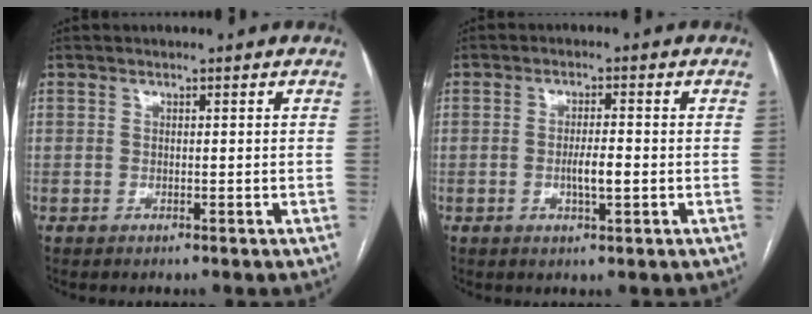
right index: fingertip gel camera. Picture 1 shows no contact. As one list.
[{"total": 3.6, "force": [-0.8, 0.5, 3.5], "torque": [-0.063, -0.002, -0.013]}]